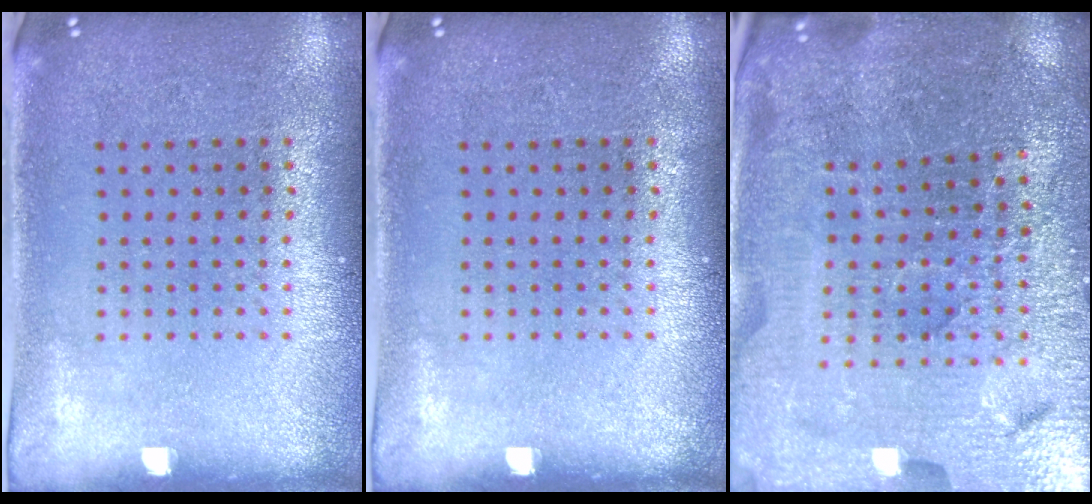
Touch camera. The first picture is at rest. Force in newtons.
{"total": 0.0}
{"total": 4.8, "press": 4.6, "slide": 1.3}